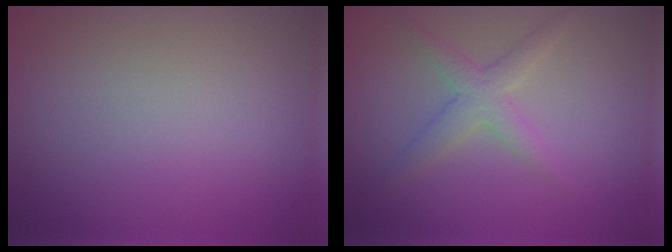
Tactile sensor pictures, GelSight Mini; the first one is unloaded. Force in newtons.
{"total": 2.4, "press": 2.4, "slide": 0.1}